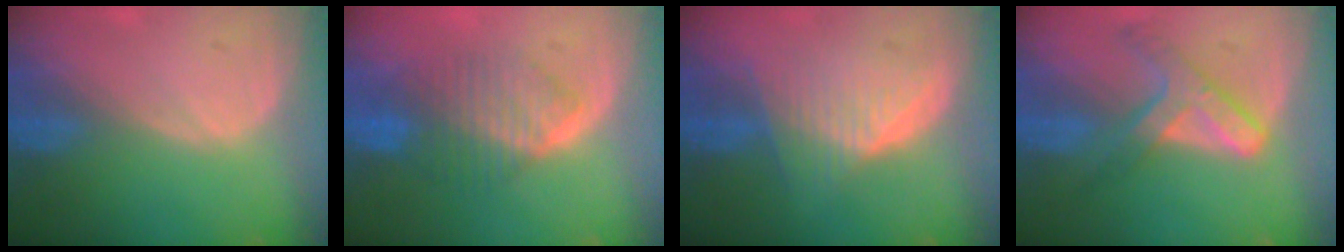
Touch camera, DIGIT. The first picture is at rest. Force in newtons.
{"total": 6.5, "press": 6.5, "slide": 0.1}
{"total": 6.5, "press": 6.2, "slide": 1.8}
{"total": 7.2, "press": 6.1, "slide": 3.8}